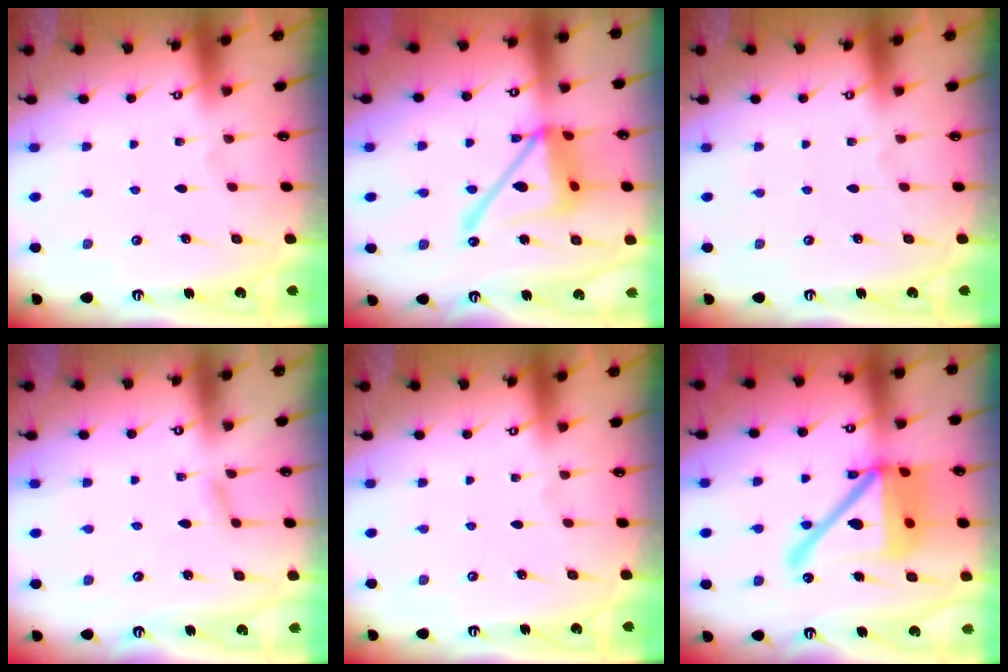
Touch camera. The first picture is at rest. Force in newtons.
{"total": 18.7, "press": 18.6, "slide": 1.7}
{"total": 0.0}
{"total": 3.8, "press": 3.8, "slide": 0.3}
{"total": 0.0}
{"total": 22.6, "press": 22.5, "slide": 2.7}